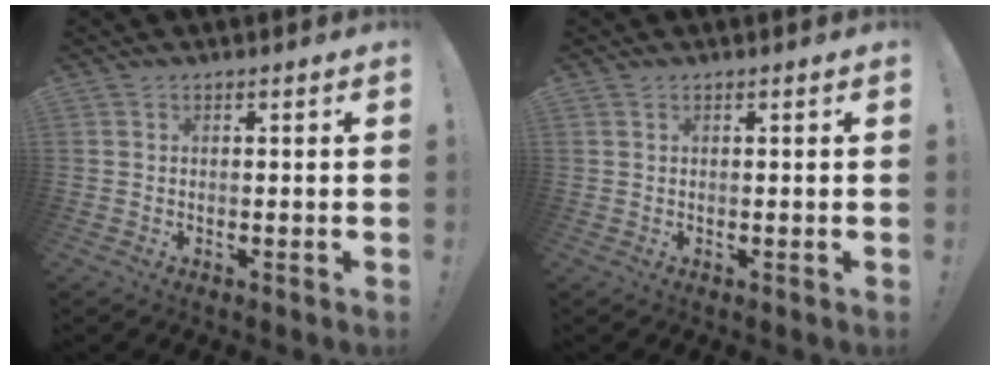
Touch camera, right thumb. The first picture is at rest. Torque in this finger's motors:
{"motor_torque": [-0.37, -0.03, -0.22, 0.18, 0.05]}